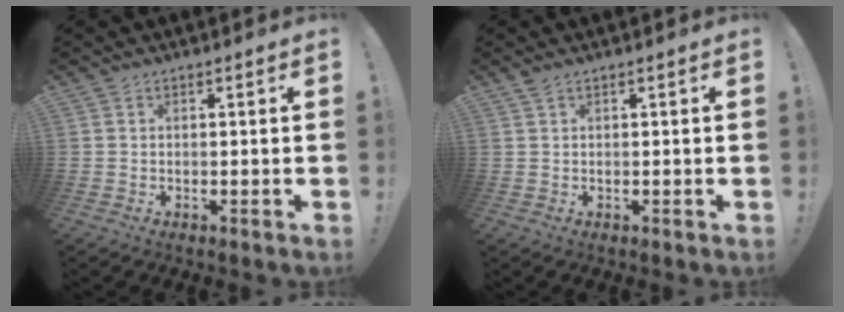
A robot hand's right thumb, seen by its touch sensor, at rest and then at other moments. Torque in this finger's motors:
{"motor_torque": [-0.03, 0.15, -0.11, 0.07, 0.00]}